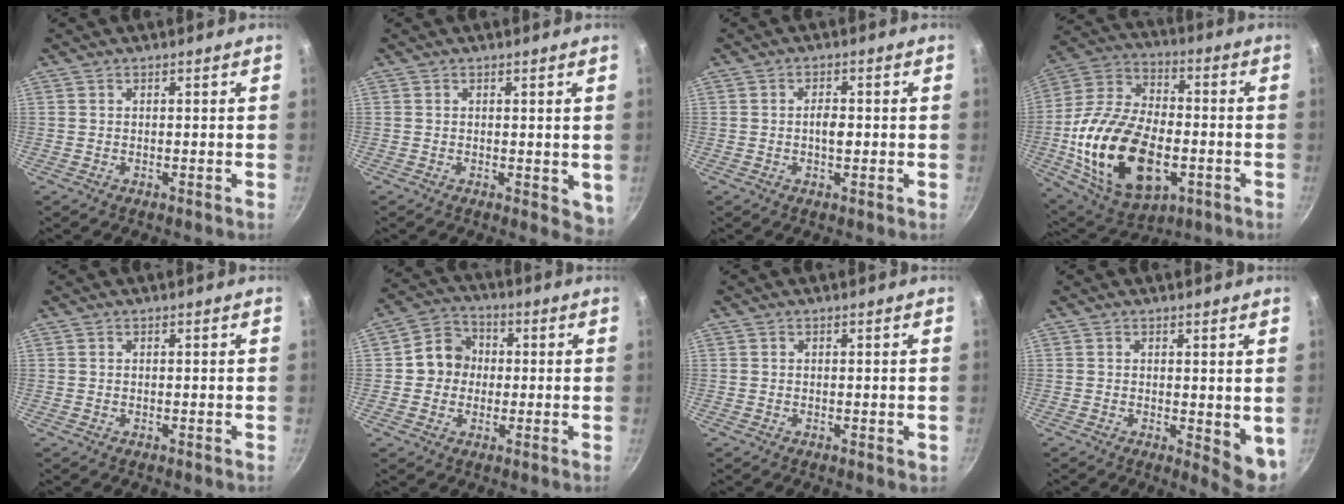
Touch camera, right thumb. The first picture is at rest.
{"total": 3.5, "force": [0.2, 2.0, 2.9], "torque": [-0.030, -0.007, 0.004]}
{"total": 3.1, "force": [-0.3, 1.5, 2.7], "torque": [-0.037, 0.006, -0.008]}
{"total": 25.7, "force": [-5.6, 15.2, 20.0], "torque": [-0.366, 0.024, -0.090]}
{"total": 0.0}
{"total": 8.0, "force": [0.0, 7.3, 3.3], "torque": [-0.015, 0.020, -0.017]}
{"total": 0.8, "force": [-0.1, 0.3, 0.7], "torque": [-0.008, 0.000, -0.003]}
{"total": 5.6, "force": [0.5, 2.5, 5.0], "torque": [-0.055, -0.007, 0.011]}